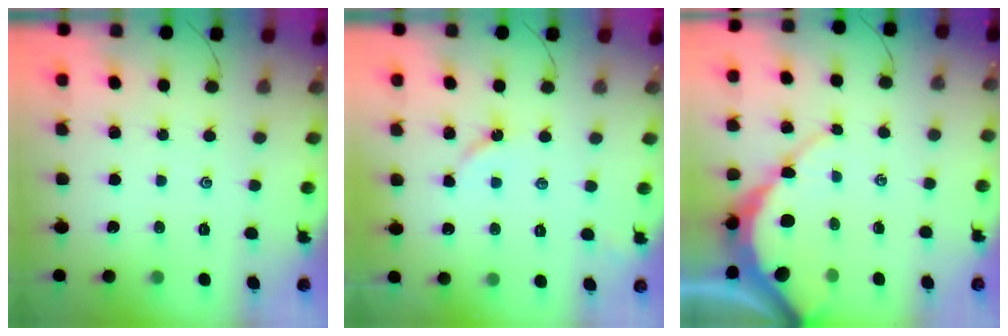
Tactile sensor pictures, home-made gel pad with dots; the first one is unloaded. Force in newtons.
{"total": 3.3, "press": 3.2, "slide": 0.4}
{"total": 8.2, "press": 8.1, "slide": 0.9}